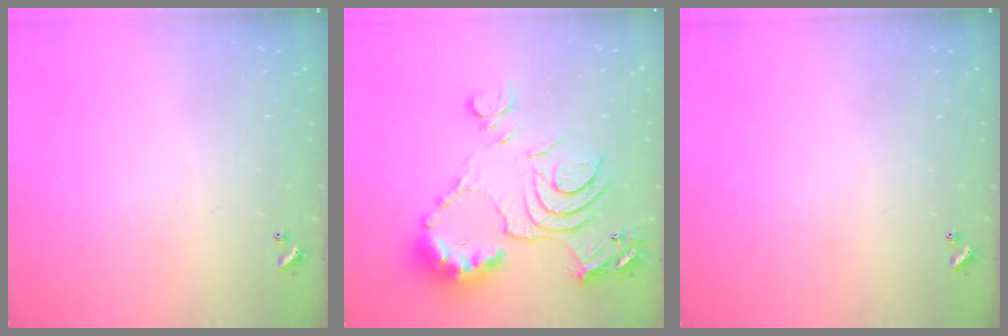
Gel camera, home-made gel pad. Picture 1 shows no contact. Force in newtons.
{"total": 15.1, "press": 15.0, "slide": 1.6}
{"total": 0.0}